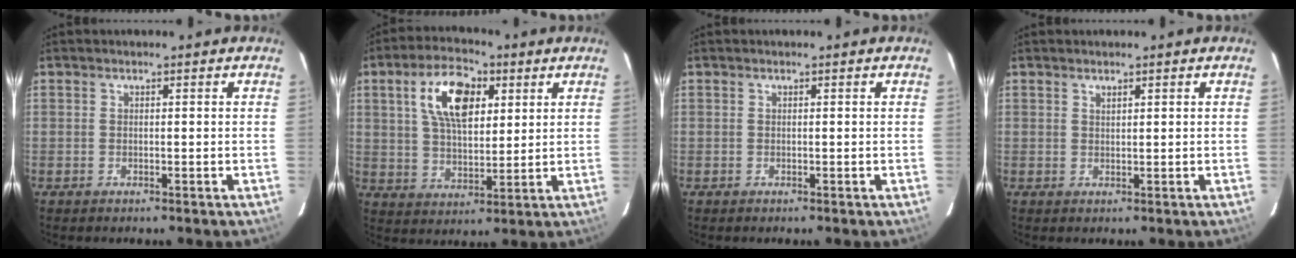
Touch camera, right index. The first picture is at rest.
{"total": 12.0, "force": [4.6, 6.0, 9.3], "torque": [-0.170, 0.024, 0.083]}
{"total": 0.0}
{"total": 0.8, "force": [0.7, 0.2, 0.4], "torque": [-0.006, 0.001, 0.013]}